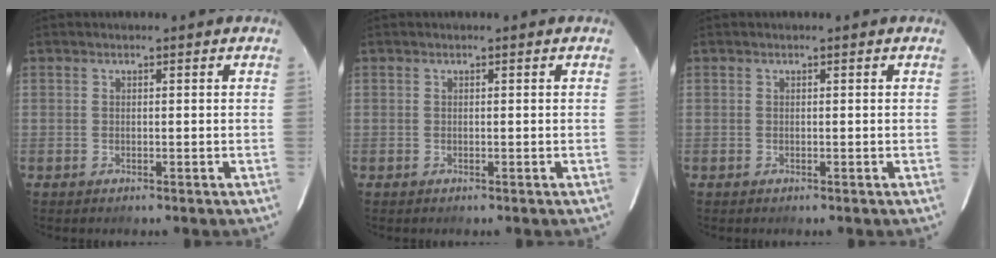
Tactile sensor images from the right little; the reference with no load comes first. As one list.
[{"total": 0.0}, {"total": 0.0}]